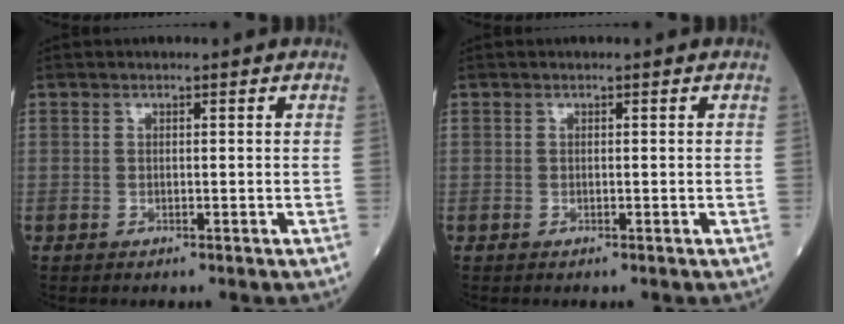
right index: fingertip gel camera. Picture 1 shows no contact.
{"total": 0.0}